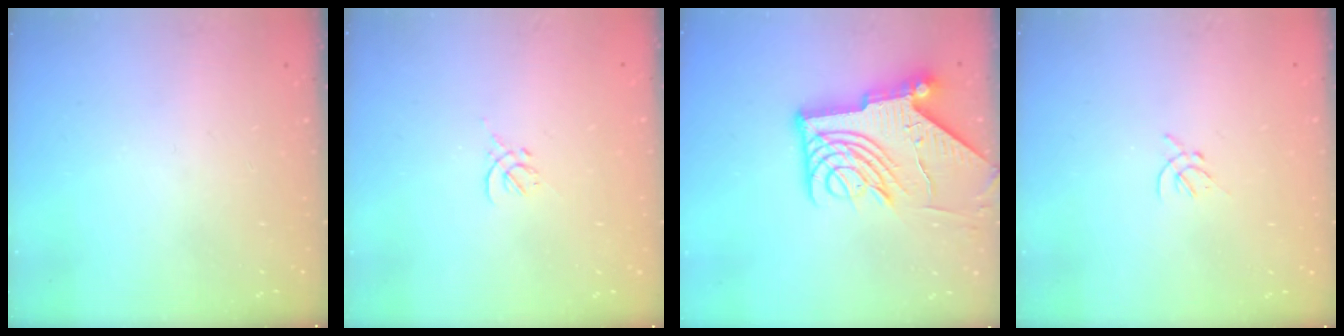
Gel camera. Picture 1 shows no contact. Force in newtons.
{"total": 0.0}
{"total": 15.2, "press": 15.1, "slide": 1.5}
{"total": 1.4, "press": 1.3, "slide": 0.5}